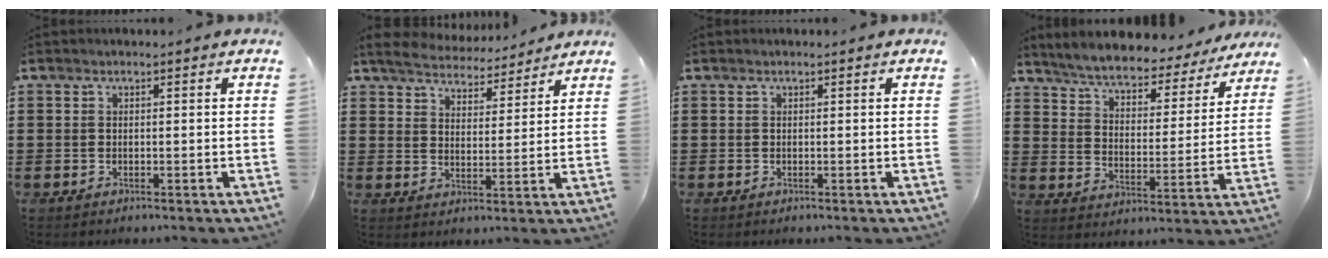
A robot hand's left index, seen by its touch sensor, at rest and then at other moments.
{"total": 4.9, "force": [4.8, 0.6, 0.5], "torque": [-0.035, -0.025, 0.083]}
{"total": 0.0}
{"total": 5.3, "force": [5.2, 0.4, 1.1], "torque": [-0.048, -0.038, 0.085]}